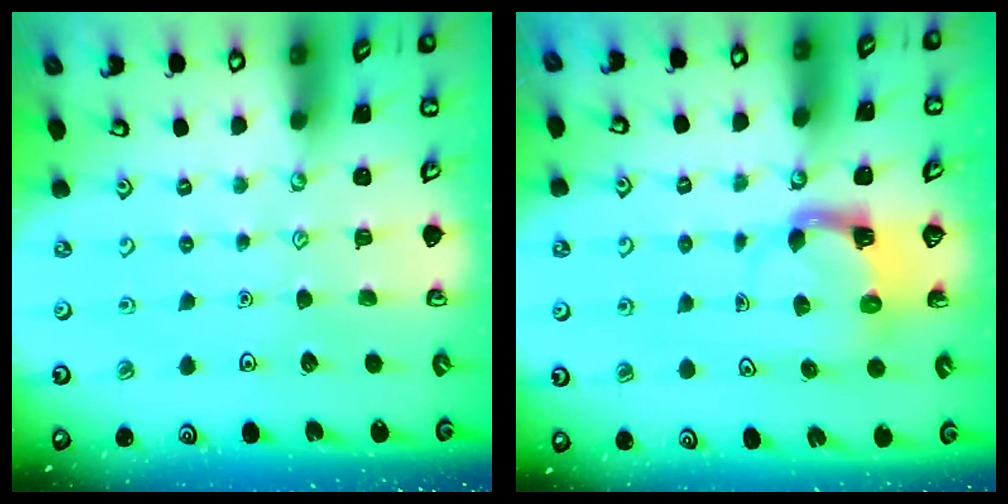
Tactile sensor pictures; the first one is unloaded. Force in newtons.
{"total": 3.9, "press": 3.9, "slide": 0.7}